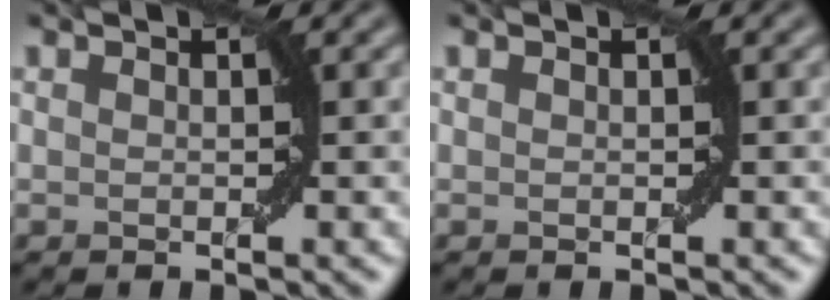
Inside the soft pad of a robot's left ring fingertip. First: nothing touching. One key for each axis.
{"total": 0.0}